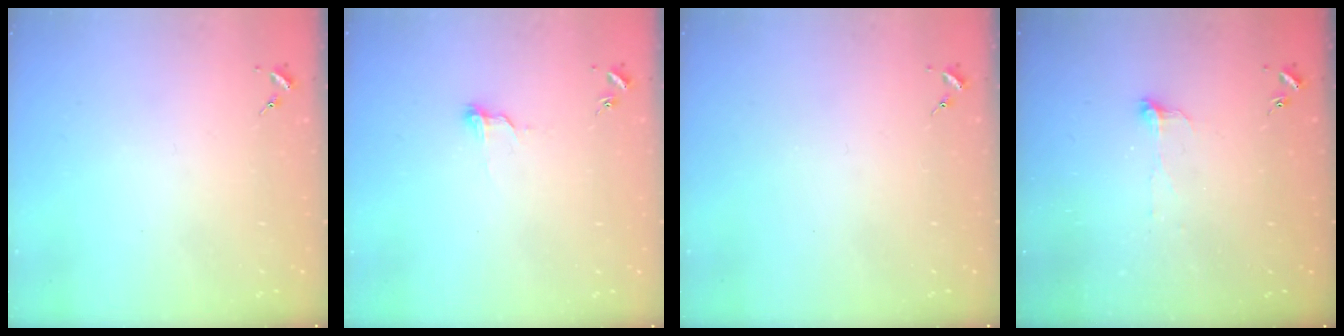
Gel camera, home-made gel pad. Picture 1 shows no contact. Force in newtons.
{"total": 7.7, "press": 7.6, "slide": 0.7}
{"total": 0.0}
{"total": 5.1, "press": 5.1, "slide": 0.4}